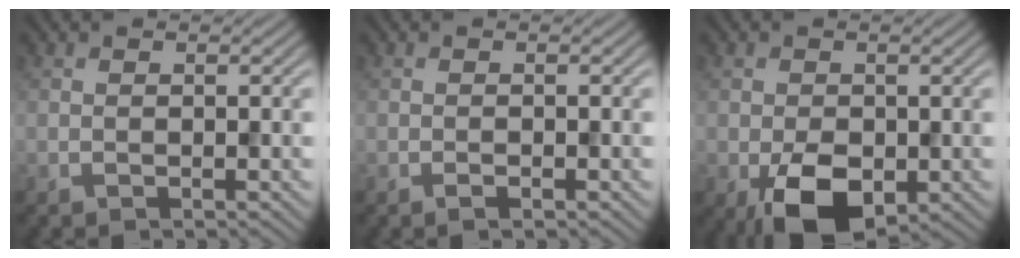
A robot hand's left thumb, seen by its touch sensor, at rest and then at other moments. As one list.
[{"total": 0.7, "force": [-0.4, 0.2, 0.5], "torque": [-0.010, -0.001, -0.007]}, {"total": 6.6, "force": [-2.1, 4.3, 4.5], "torque": [-0.094, -0.022, -0.038]}]